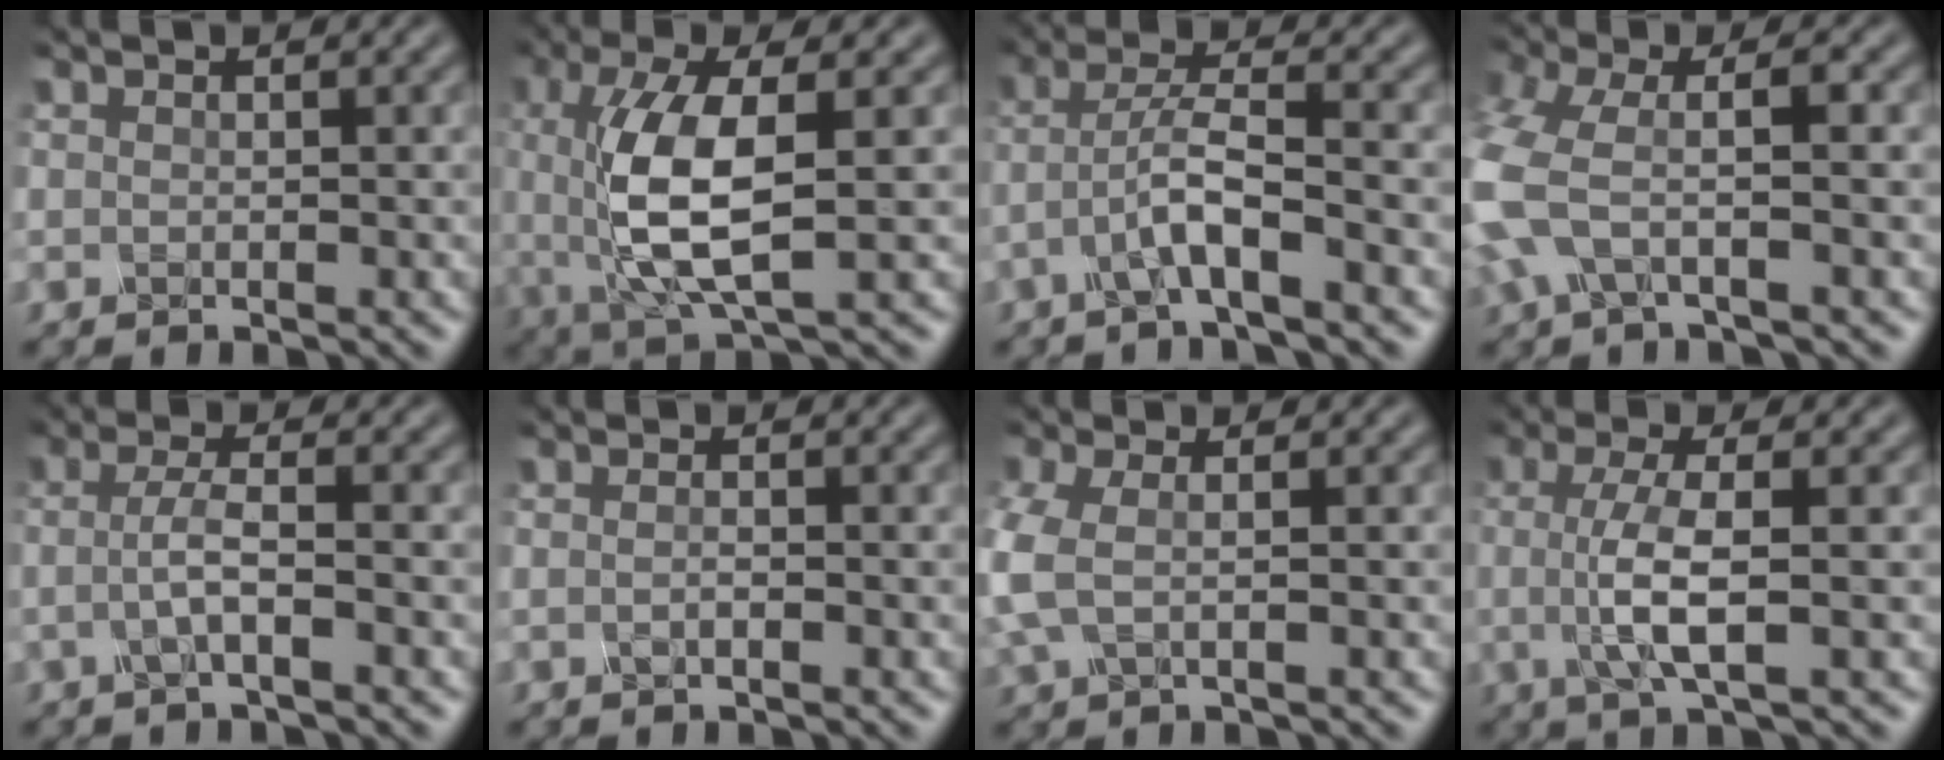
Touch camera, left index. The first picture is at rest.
{"total": 8.3, "force": [0.2, 2.8, 7.8], "torque": [-0.160, -0.007, 0.006]}
{"total": 4.0, "force": [-1.7, 0.5, 3.6], "torque": [-0.070, 0.013, -0.042]}
{"total": 6.2, "force": [-1.3, 2.7, 5.4], "torque": [-0.140, 0.005, -0.037]}
{"total": 2.7, "force": [-0.5, 0.5, 2.6], "torque": [-0.051, 0.002, -0.017]}
{"total": 0.9, "force": [-0.3, 0.3, 0.9], "torque": [-0.015, 0.000, -0.007]}
{"total": 3.8, "force": [-0.3, 1.9, 3.3], "torque": [-0.097, -0.001, -0.010]}
{"total": 4.9, "force": [-0.2, 1.3, 4.7], "torque": [-0.094, -0.001, -0.007]}